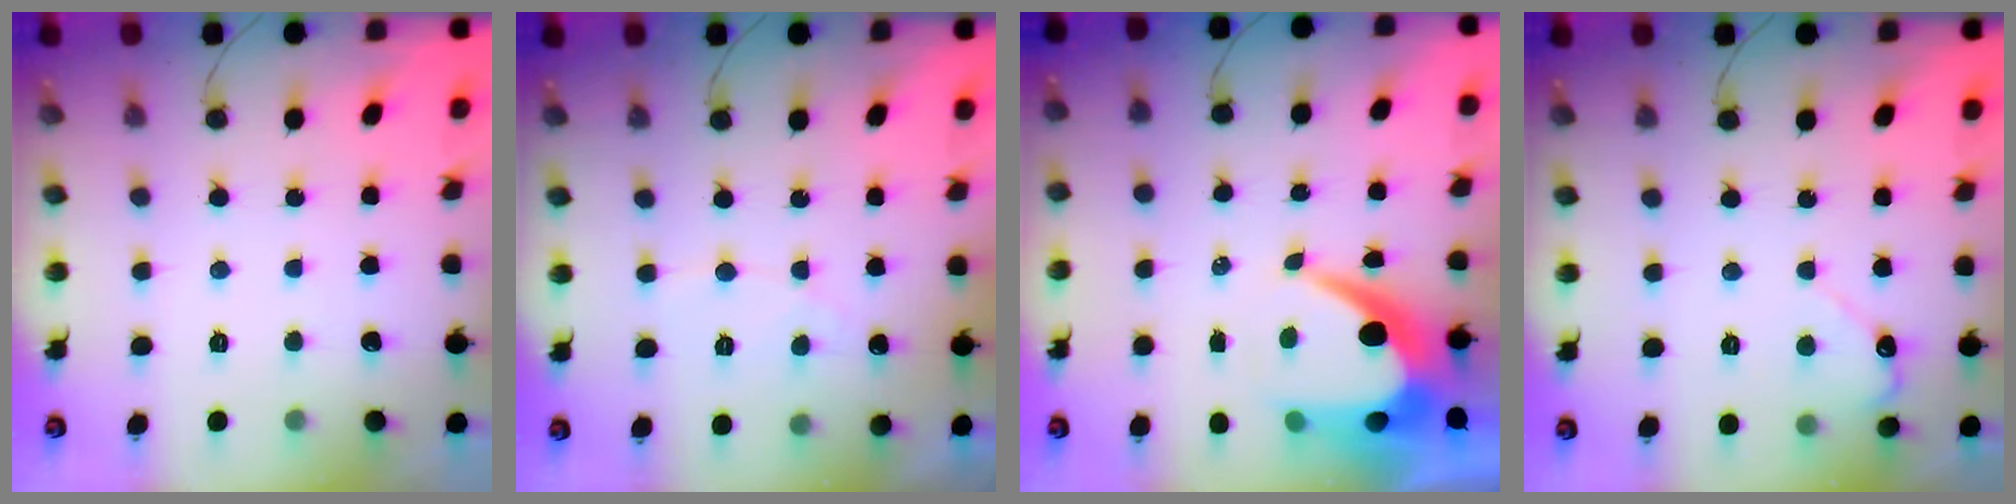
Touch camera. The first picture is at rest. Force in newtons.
{"total": 3.8, "press": 3.8, "slide": 0.3}
{"total": 9.5, "press": 9.5, "slide": 0.6}
{"total": 3.0, "press": 3.0, "slide": 0.3}